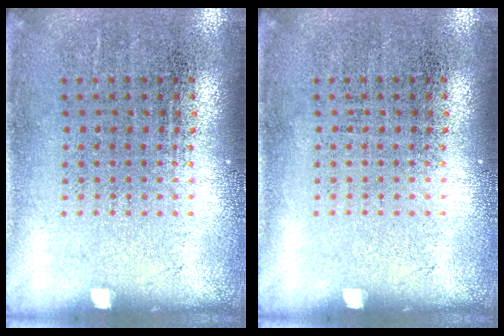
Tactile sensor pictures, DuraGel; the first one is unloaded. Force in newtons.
{"total": 0.0}